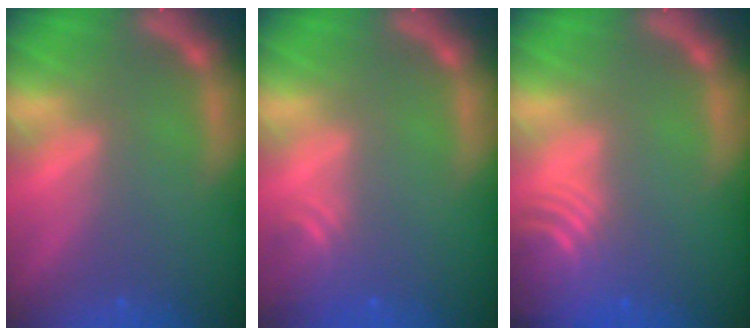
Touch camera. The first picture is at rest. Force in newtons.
{"total": 2.4}
{"total": 7.5}